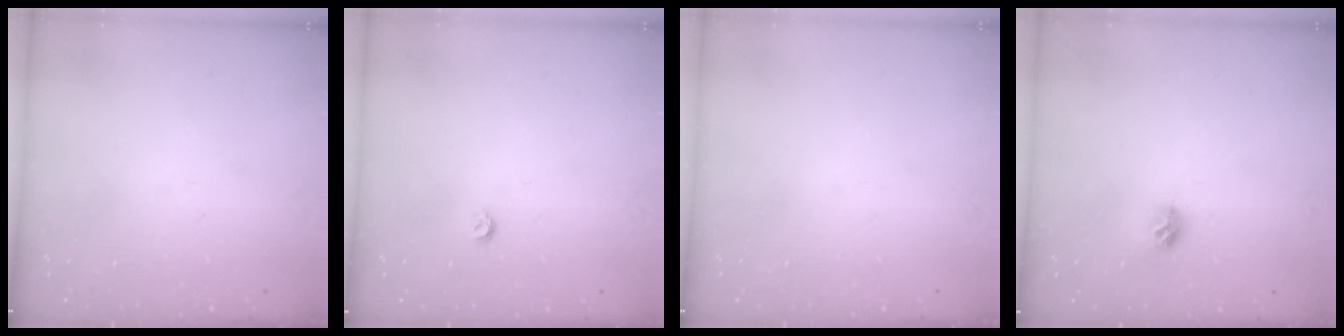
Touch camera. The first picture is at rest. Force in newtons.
{"total": 3.5, "press": 3.5, "slide": 0.3}
{"total": 0.0}
{"total": 7.5, "press": 7.4, "slide": 0.7}